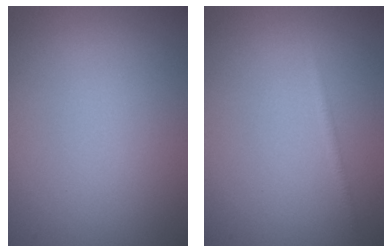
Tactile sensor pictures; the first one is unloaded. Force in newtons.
{"total": 0.7, "press": 0.7, "slide": 0.0}